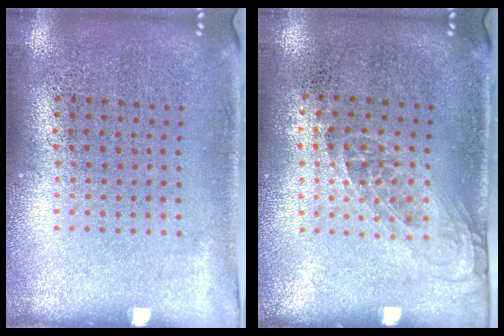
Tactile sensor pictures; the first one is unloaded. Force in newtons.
{"total": 1.2, "press": 1.0, "slide": 0.7}